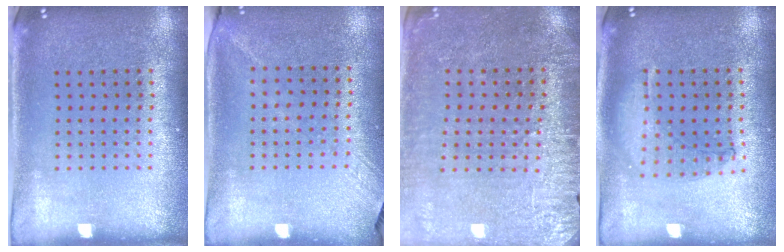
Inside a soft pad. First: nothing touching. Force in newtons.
{"total": 1.2, "press": 0.9, "slide": 0.9}
{"total": 3.0, "press": 2.9, "slide": 0.6}
{"total": 0.9, "press": 0.9, "slide": 0.1}